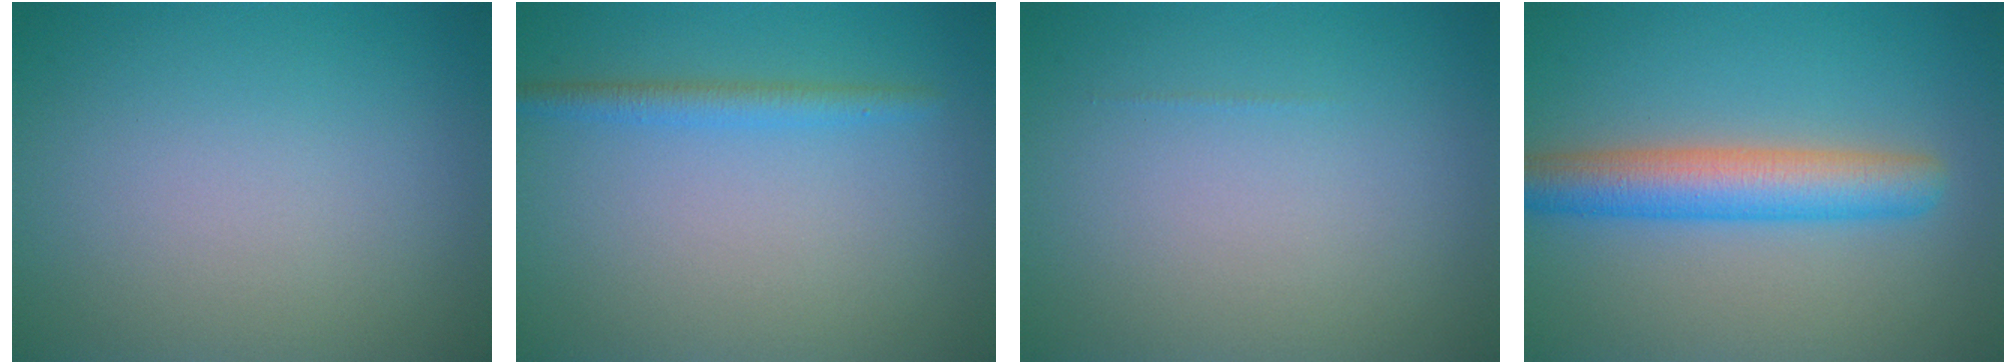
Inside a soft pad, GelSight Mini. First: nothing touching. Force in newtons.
{"total": 1.8, "press": 1.8, "slide": 0.0}
{"total": 0.0}
{"total": 5.4, "press": 5.4, "slide": 0.2}